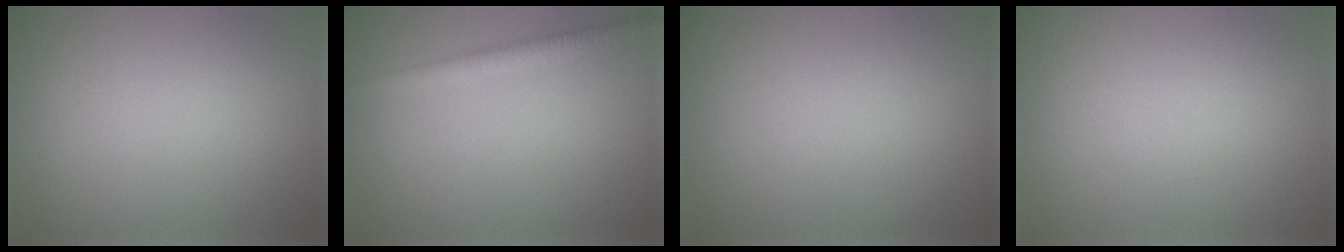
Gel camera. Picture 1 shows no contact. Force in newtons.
{"total": 2.1, "press": 2.1, "slide": 0.0}
{"total": 0.0}
{"total": 0.0}